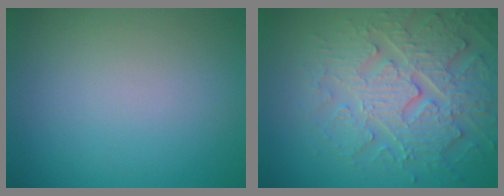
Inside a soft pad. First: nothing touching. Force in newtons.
{"total": 6.1, "press": 5.3, "slide": 3.0}